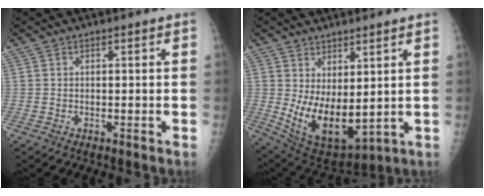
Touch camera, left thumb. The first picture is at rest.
{"total": 11.7, "force": [1.7, 5.6, 10.1], "torque": [-0.160, -0.037, 0.057]}